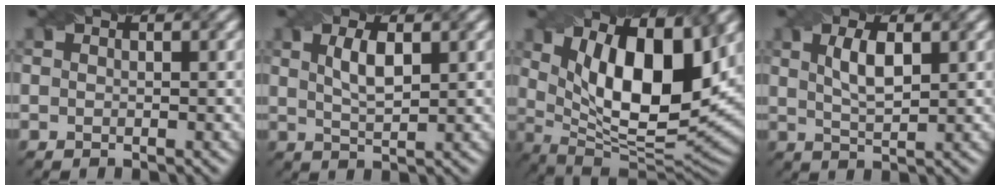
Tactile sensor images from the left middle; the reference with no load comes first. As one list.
[{"total": 2.9, "force": [0.9, 1.0, 2.6], "torque": [-0.054, 0.005, 0.020]}, {"total": 13.0, "force": [4.0, 5.2, 11.2], "torque": [-0.166, -0.008, 0.068]}, {"total": 3.2, "force": [0.9, 1.2, 2.9], "torque": [-0.062, 0.006, 0.021]}]